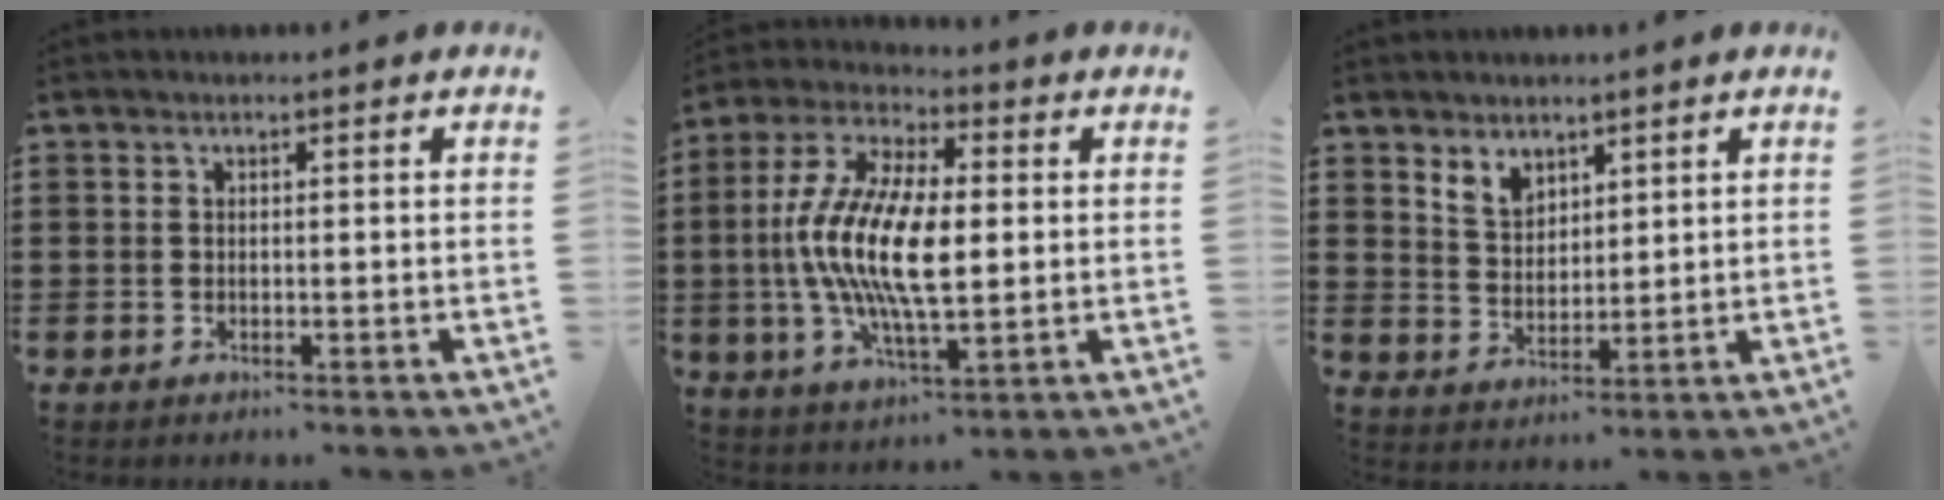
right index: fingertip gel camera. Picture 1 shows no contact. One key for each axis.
{"total": 13.8, "fx": -0.8, "fy": 5.5, "fz": 12.6, "tx": -0.282, "ty": -0.010, "tz": -0.022}
{"total": 4.0, "fx": 3.2, "fy": 2.3, "fz": 0.9, "tx": -0.028, "ty": 0.002, "tz": 0.060}